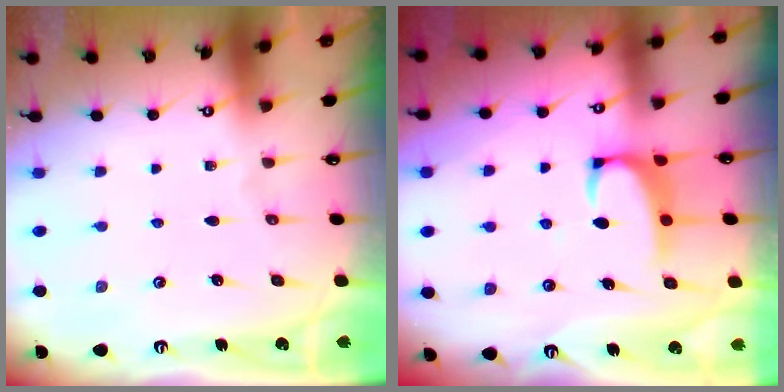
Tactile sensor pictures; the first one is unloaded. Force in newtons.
{"total": 2.4, "press": 2.3, "slide": 0.7}